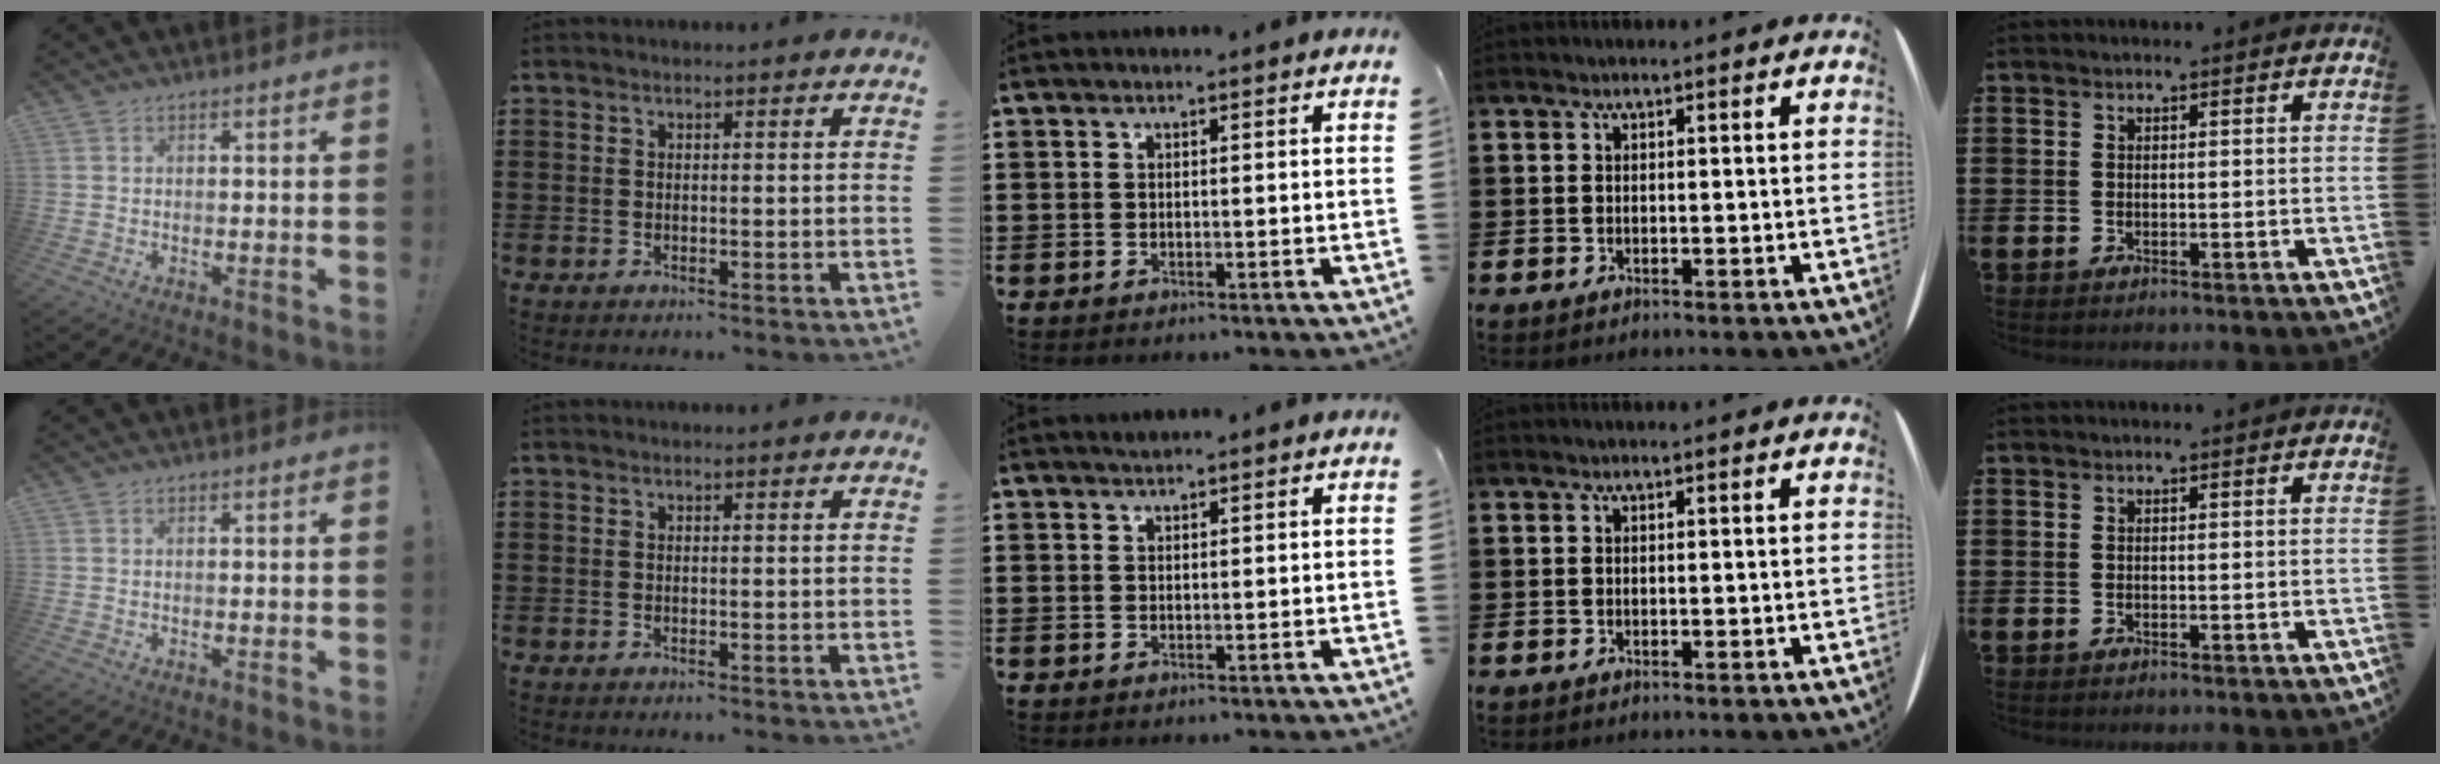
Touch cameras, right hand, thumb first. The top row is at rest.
{"middle": {"total": 0.6, "force": [0.6, 0.2, 0.0], "torque": [-0.001, 0.000, 0.012]}}